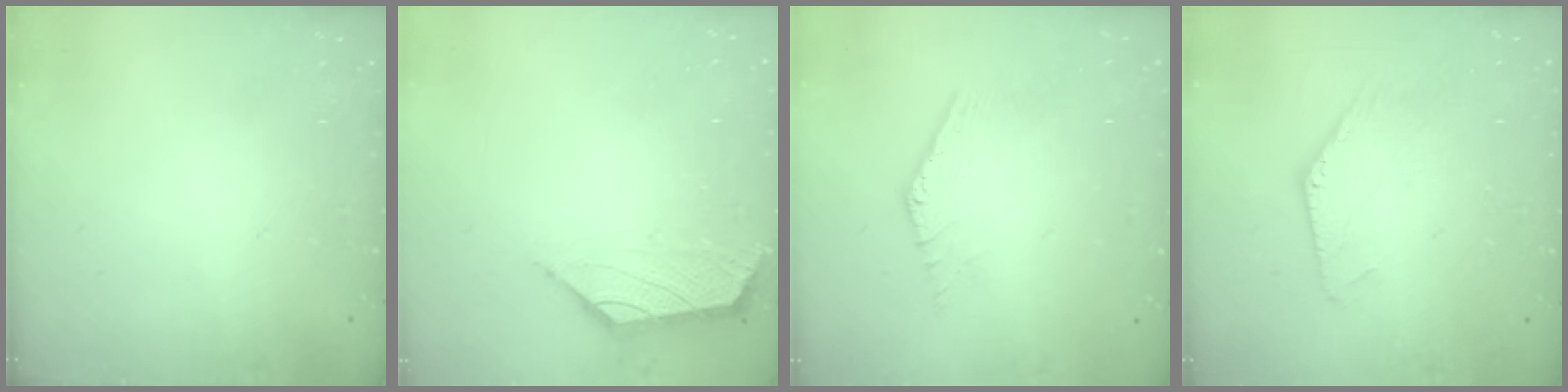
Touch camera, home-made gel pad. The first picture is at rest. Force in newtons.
{"total": 1.6, "press": 1.4, "slide": 0.6}
{"total": 0.7, "press": 0.7, "slide": 0.3}
{"total": 0.0}